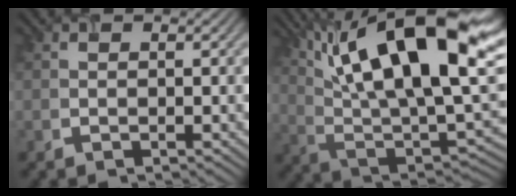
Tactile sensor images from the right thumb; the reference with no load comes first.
{"total": 20.9, "force": [10.0, 7.2, 16.9], "torque": [-0.296, 0.032, 0.175]}